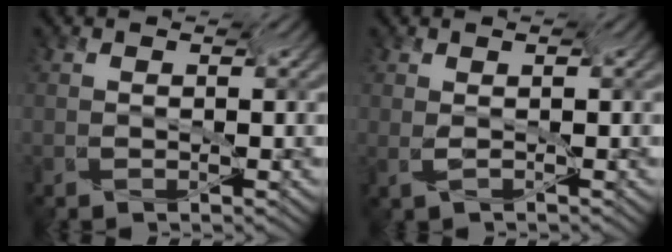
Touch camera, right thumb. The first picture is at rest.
{"total": 0.7, "force": [0.5, -0.1, 0.4], "torque": [-0.005, -0.004, 0.015]}